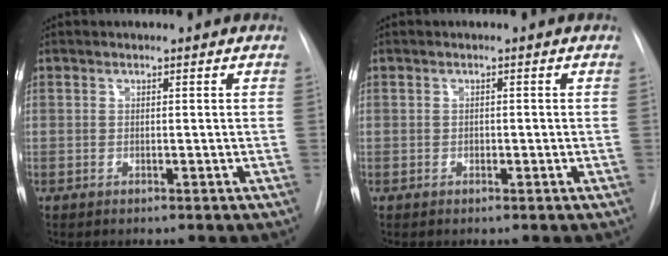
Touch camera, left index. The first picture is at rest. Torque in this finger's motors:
{"motor_torque": [-0.23, 0.13, 0.00, 0.00]}